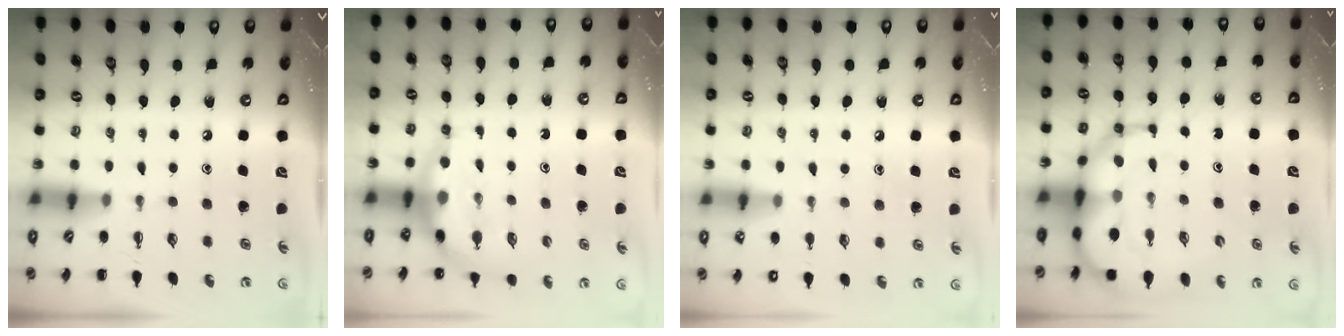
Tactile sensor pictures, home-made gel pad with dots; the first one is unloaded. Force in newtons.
{"total": 6.7, "press": 6.6, "slide": 1.2}
{"total": 7.0, "press": 6.8, "slide": 1.8}
{"total": 12.0, "press": 11.5, "slide": 3.2}